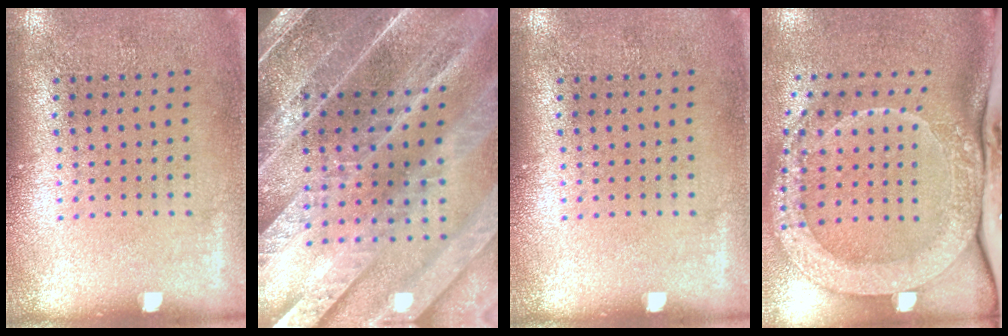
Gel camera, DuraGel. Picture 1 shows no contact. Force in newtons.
{"total": 5.6, "press": 4.7, "slide": 3.0}
{"total": 0.0}
{"total": 3.1, "press": 2.3, "slide": 2.1}